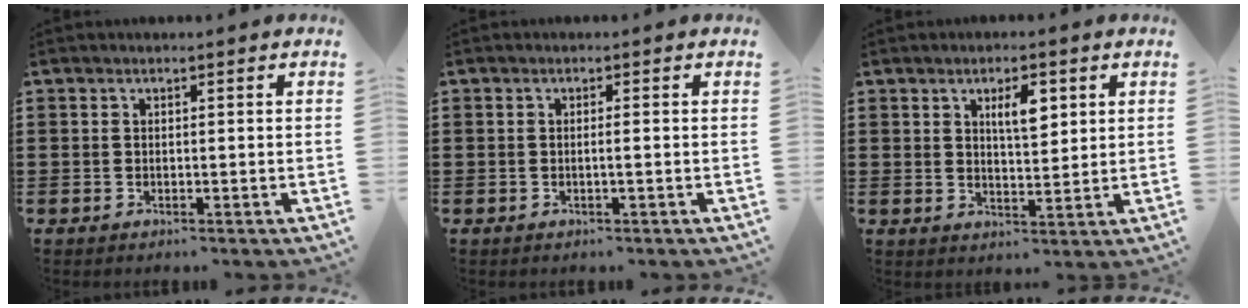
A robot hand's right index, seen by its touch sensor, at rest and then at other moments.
{"total": 0.8, "force": [-0.2, -0.2, 0.7], "torque": [-0.013, -0.004, -0.004]}
{"total": 4.5, "force": [2.0, 1.7, 3.7], "torque": [-0.063, 0.002, 0.029]}